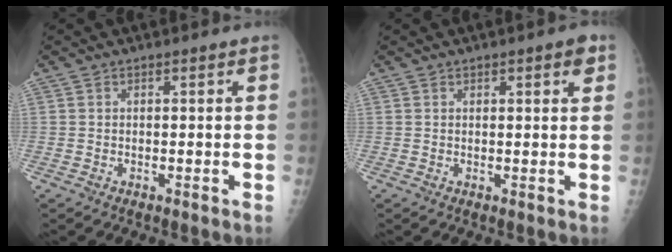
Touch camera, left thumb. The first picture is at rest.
{"total": 2.9, "force": [1.5, 0.9, 2.3], "torque": [-0.021, -0.003, 0.016]}